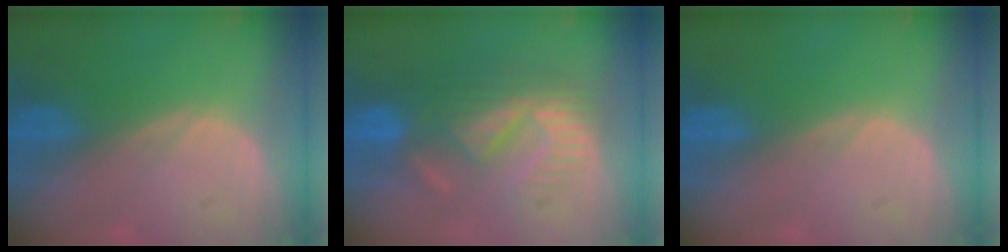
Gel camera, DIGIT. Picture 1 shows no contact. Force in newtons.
{"total": 8.9, "press": 8.2, "slide": 3.6}
{"total": 0.0}